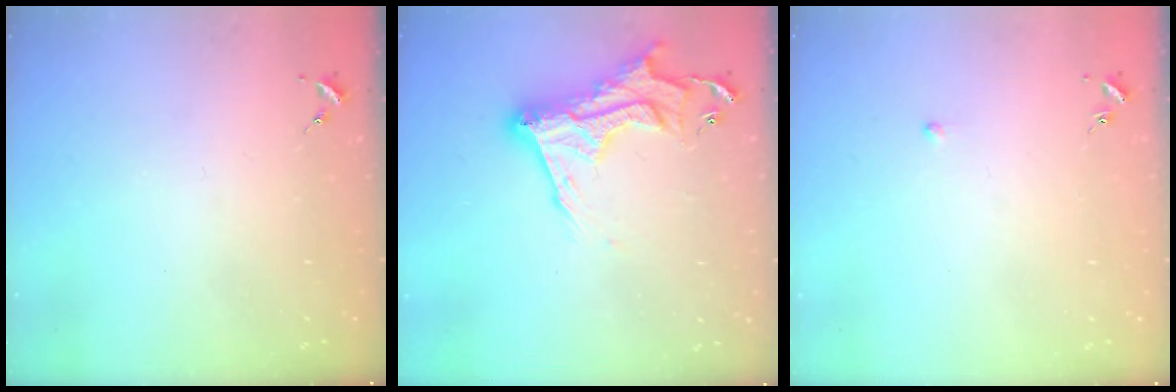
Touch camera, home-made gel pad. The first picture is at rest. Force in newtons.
{"total": 16.1, "press": 16.1, "slide": 1.3}
{"total": 2.6, "press": 2.5, "slide": 0.6}